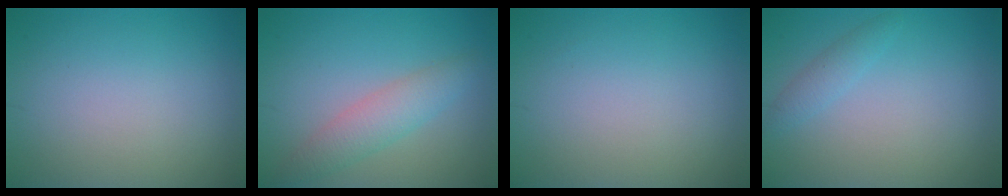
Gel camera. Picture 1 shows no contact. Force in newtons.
{"total": 3.0, "press": 3.0, "slide": 0.1}
{"total": 0.0}
{"total": 1.4, "press": 1.4, "slide": 0.1}